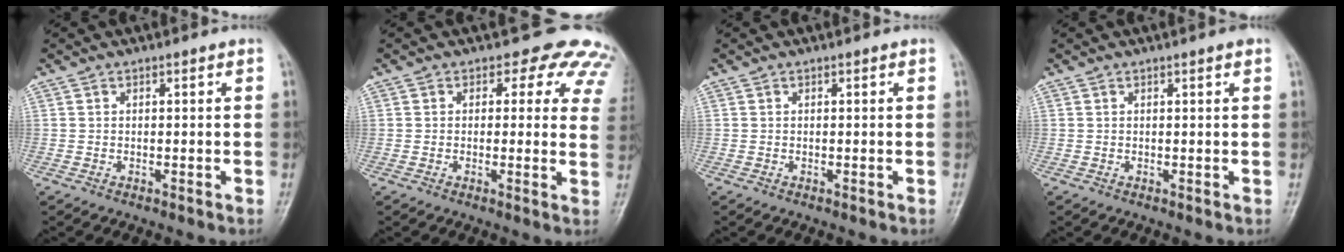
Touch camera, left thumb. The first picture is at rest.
{"total": 9.3, "force": [7.4, 5.3, 1.9], "torque": [0.039, -0.027, 0.048]}
{"total": 0.0}
{"total": 1.3, "force": [0.8, 0.0, 1.0], "torque": [-0.013, 0.001, 0.009]}